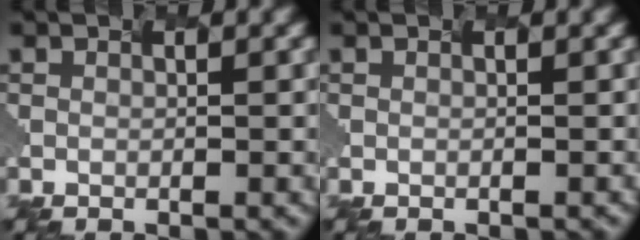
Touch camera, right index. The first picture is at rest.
{"total": 0.0}